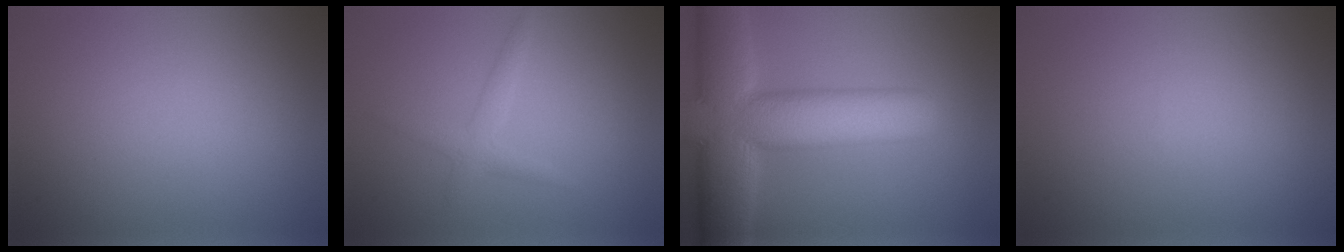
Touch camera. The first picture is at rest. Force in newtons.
{"total": 1.7, "press": 1.7, "slide": 0.1}
{"total": 13.4, "press": 13.4, "slide": 0.7}
{"total": 0.0}